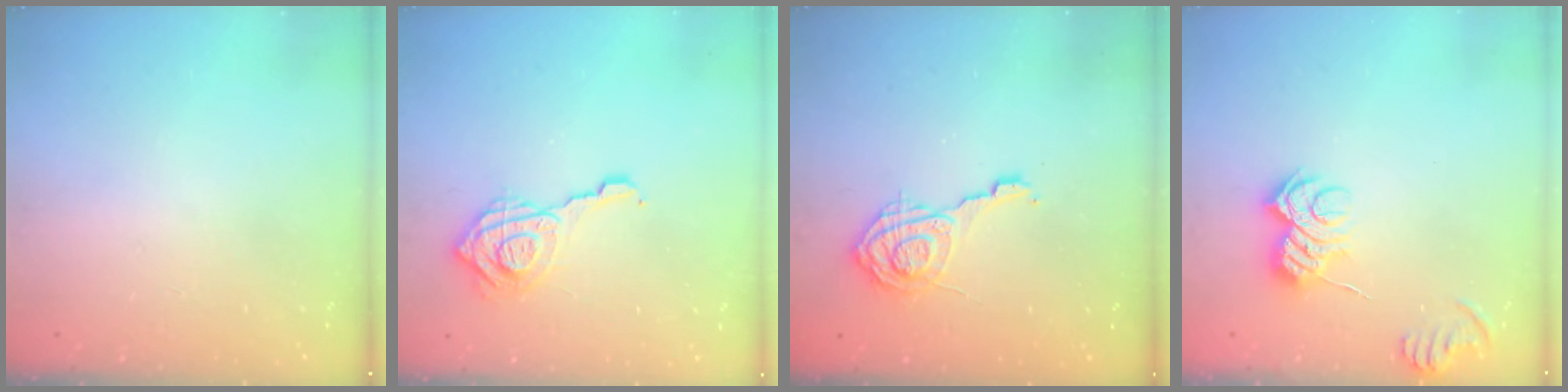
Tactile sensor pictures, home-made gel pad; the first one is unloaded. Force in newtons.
{"total": 13.8, "press": 13.8, "slide": 1.3}
{"total": 11.2, "press": 11.2, "slide": 1.3}
{"total": 8.3, "press": 8.2, "slide": 0.8}